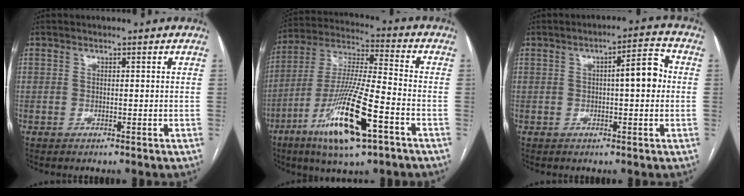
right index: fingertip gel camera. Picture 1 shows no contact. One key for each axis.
{"total": 17.8, "fx": -8.4, "fy": 2.2, "fz": 15.6, "tx": -0.322, "ty": -0.027, "tz": -0.151}
{"total": 6.1, "fx": 0.4, "fy": 1.2, "fz": 5.9, "tx": -0.084, "ty": 0.019, "tz": 0.003}